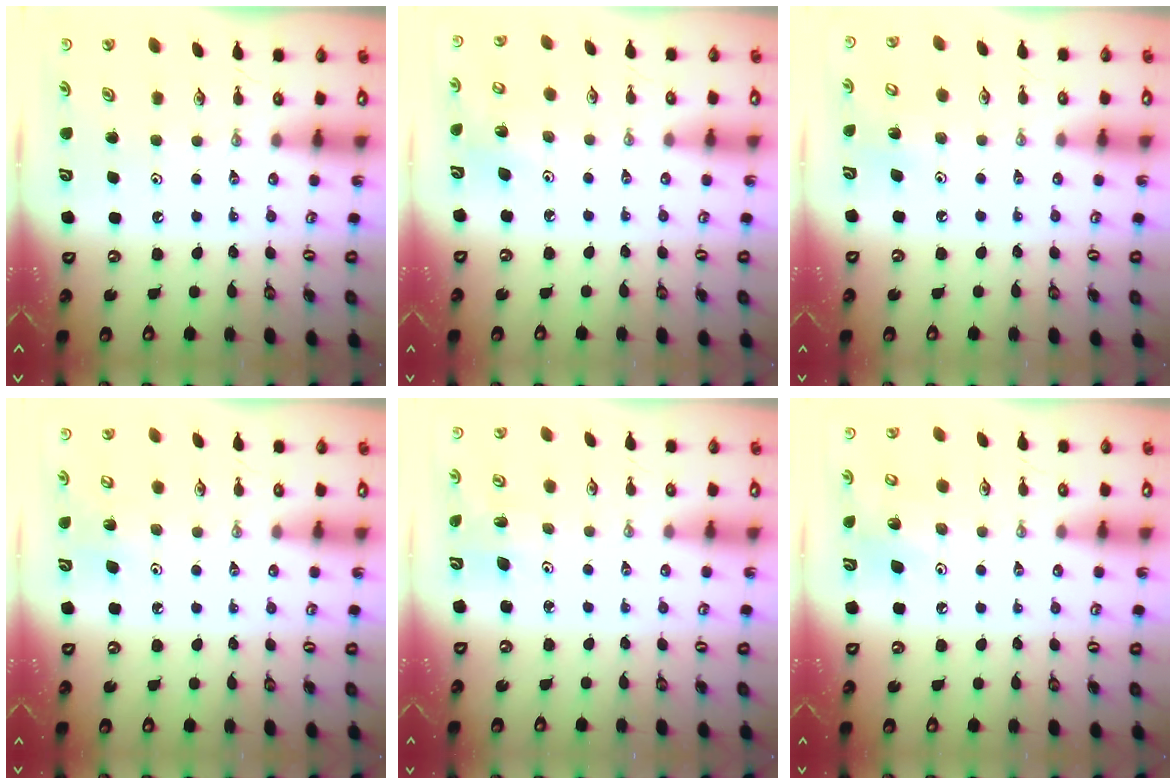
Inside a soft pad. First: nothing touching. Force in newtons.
{"total": 4.4, "press": 4.0, "slide": 1.9}
{"total": 4.3, "press": 4.3, "slide": 0.3}
{"total": 4.6, "press": 4.5, "slide": 1.0}
{"total": 1.9, "press": 1.9, "slide": 0.0}
{"total": 7.2, "press": 7.0, "slide": 1.8}